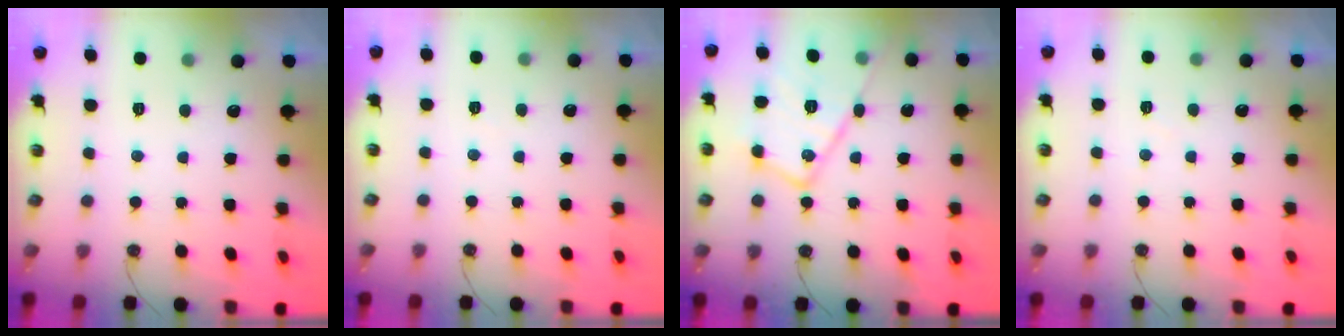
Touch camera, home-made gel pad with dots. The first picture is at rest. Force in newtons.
{"total": 2.6, "press": 2.6, "slide": 0.5}
{"total": 17.4, "press": 17.4, "slide": 0.9}
{"total": 4.3, "press": 4.2, "slide": 0.6}